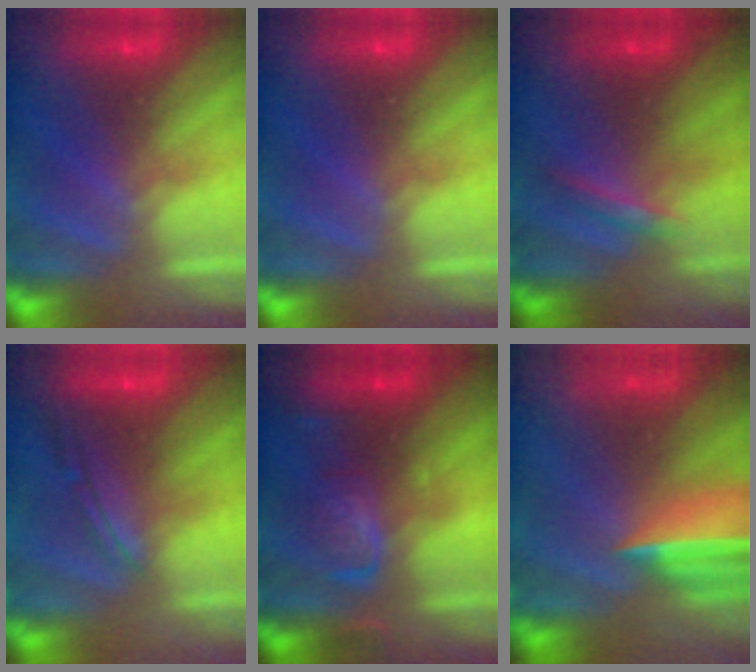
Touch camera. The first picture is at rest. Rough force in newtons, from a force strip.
{"total": 0.0}
{"total": 1.7}
{"total": 5.5}
{"total": 2.4}
{"total": 7.0}